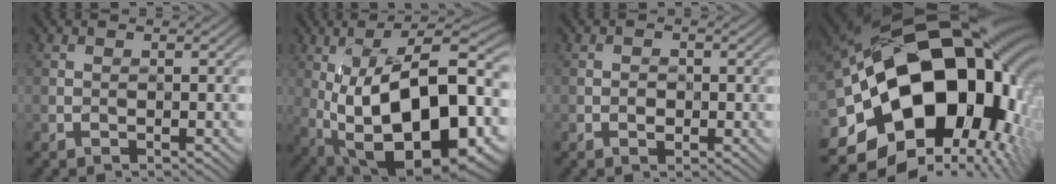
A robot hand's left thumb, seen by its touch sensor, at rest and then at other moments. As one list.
[{"total": 19.5, "force": [-2.2, 9.0, 17.2], "torque": [-0.274, -0.005, -0.026]}, {"total": 0.8, "force": [-0.1, 0.8, 0.2], "torque": [0.000, -0.006, 0.000]}, {"total": 22.1, "force": [-1.7, 14.7, 16.3], "torque": [-0.327, -0.047, -0.009]}]